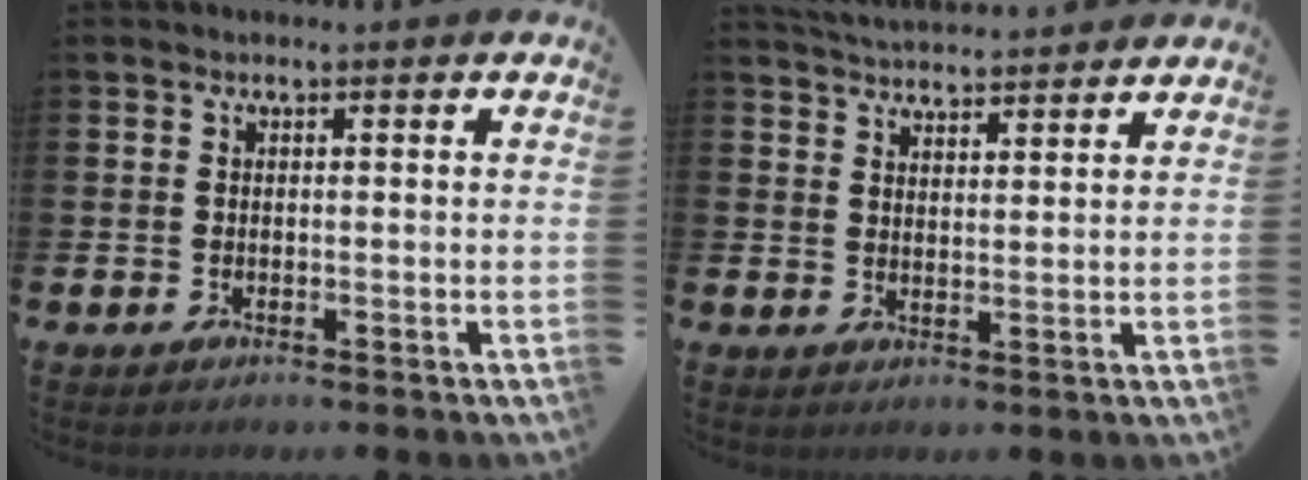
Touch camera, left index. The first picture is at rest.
{"total": 4.5, "force": [4.5, 0.1, 0.1], "torque": [-0.010, -0.028, 0.081]}